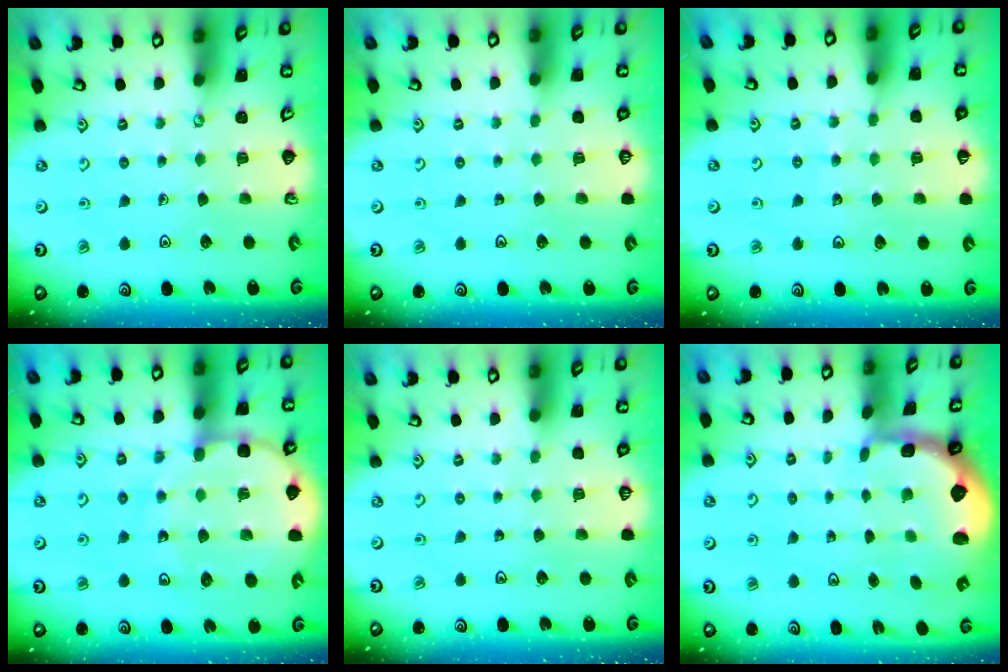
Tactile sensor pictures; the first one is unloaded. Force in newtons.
{"total": 0.0}
{"total": 3.9, "press": 3.8, "slide": 0.9}
{"total": 12.4, "press": 12.0, "slide": 2.7}
{"total": 0.0}
{"total": 2.4, "press": 1.7, "slide": 1.7}